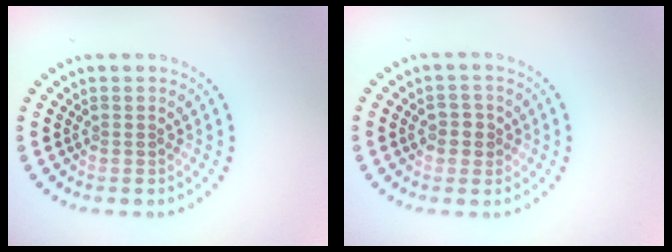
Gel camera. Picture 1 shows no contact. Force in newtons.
{"total": 1.7, "press": 1.6, "slide": 0.2}